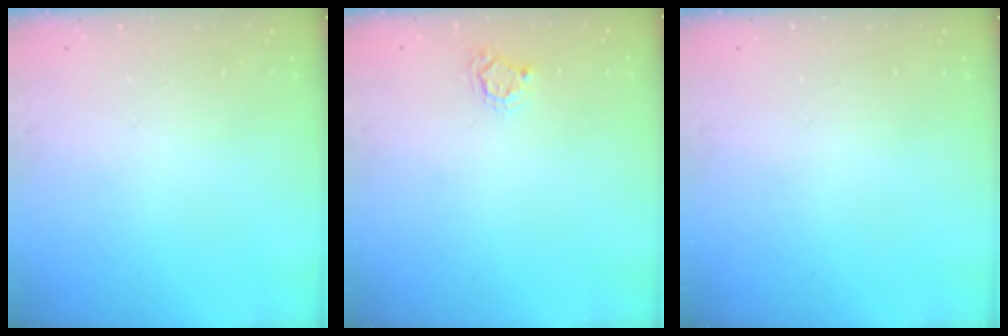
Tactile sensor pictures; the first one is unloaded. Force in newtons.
{"total": 4.8, "press": 4.7, "slide": 0.5}
{"total": 0.0}